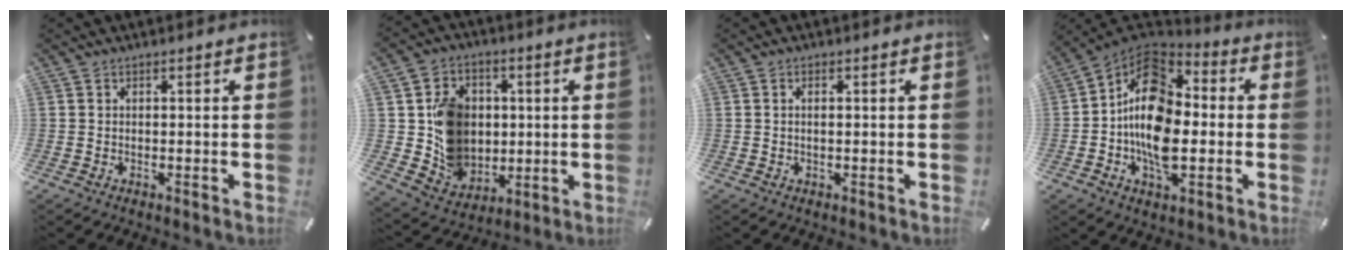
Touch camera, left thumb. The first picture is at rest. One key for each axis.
{"total": 12.0, "fx": 1.9, "fy": 10.9, "fz": 4.5, "tx": -0.091, "ty": -0.002, "tz": 0.050}
{"total": 1.1, "fx": 0.0, "fy": 0.4, "fz": 1.1, "tx": -0.021, "ty": 0.001, "tz": -0.001}
{"total": 16.6, "fx": -2.5, "fy": 10.6, "fz": 12.5, "tx": -0.239, "ty": 0.007, "tz": -0.052}